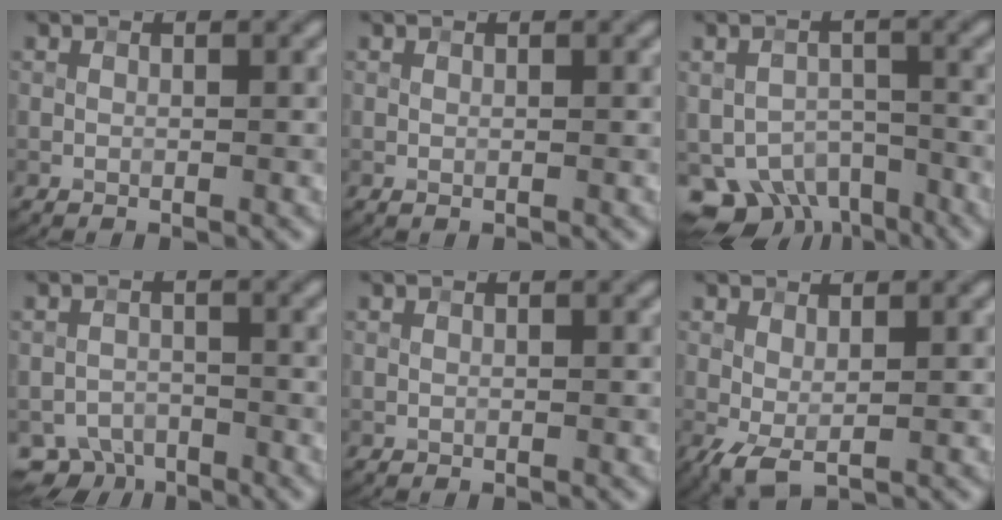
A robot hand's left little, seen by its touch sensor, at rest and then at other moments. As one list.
[{"total": 0.0}, {"total": 6.8, "force": [-4.5, 4.1, 3.0], "torque": [-0.048, -0.024, -0.069]}, {"total": 3.8, "force": [-3.0, 2.1, 1.1], "torque": [-0.010, -0.005, -0.055]}, {"total": 0.0}, {"total": 1.7, "force": [0.2, 0.5, 1.6], "torque": [-0.045, 0.001, 0.002]}]